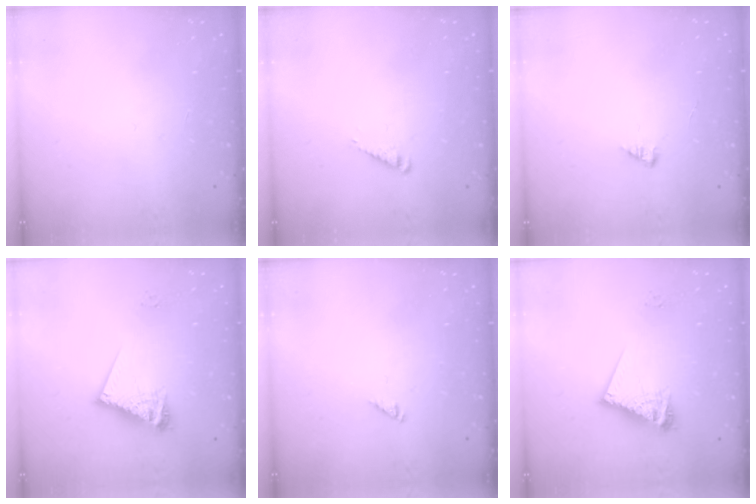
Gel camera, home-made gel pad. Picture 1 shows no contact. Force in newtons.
{"total": 2.7, "press": 2.7, "slide": 0.3}
{"total": 0.0}
{"total": 12.1, "press": 12.0, "slide": 1.1}
{"total": 0.0}
{"total": 12.1, "press": 12.0, "slide": 1.1}